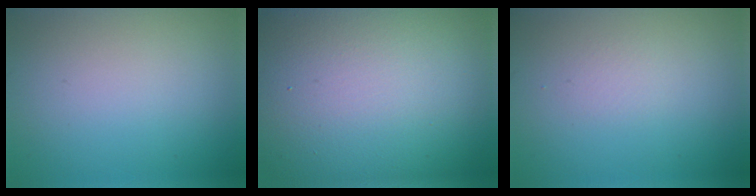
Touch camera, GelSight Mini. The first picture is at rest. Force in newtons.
{"total": 19.7, "press": 19.7, "slide": 0.7}
{"total": 0.7, "press": 0.7, "slide": 0.0}